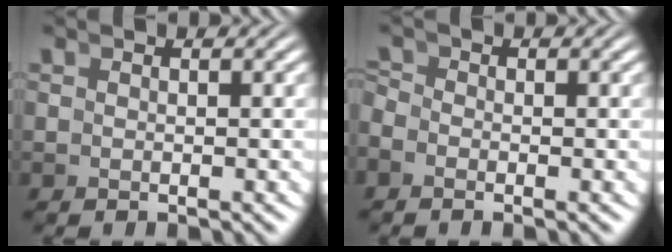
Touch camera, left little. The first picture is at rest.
{"total": 1.3, "force": [-0.9, 0.8, 0.5], "torque": [-0.009, -0.009, -0.018]}